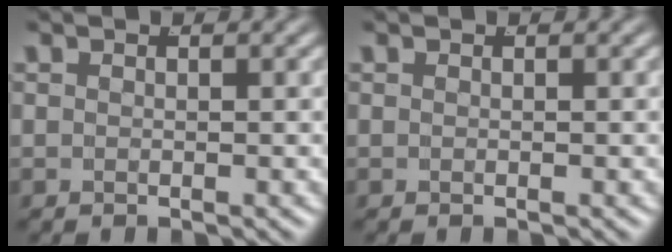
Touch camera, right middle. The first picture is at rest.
{"total": 0.0}